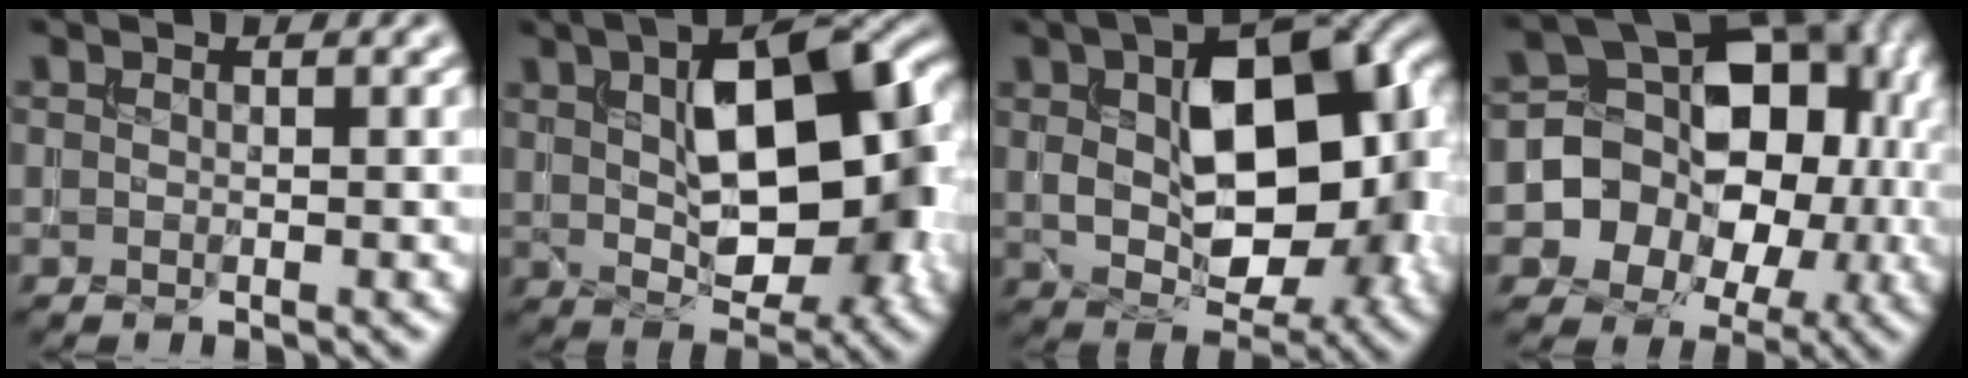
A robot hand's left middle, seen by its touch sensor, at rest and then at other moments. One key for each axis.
{"total": 11.5, "fx": 1.8, "fy": 5.6, "fz": 9.8, "tx": -0.137, "ty": 0.007, "tz": 0.028}
{"total": 12.3, "fx": 1.5, "fy": 7.0, "fz": 10.0, "tx": -0.141, "ty": 0.001, "tz": 0.031}
{"total": 10.4, "fx": -1.2, "fy": 8.3, "fz": 6.2, "tx": -0.081, "ty": -0.003, "tz": -0.029}